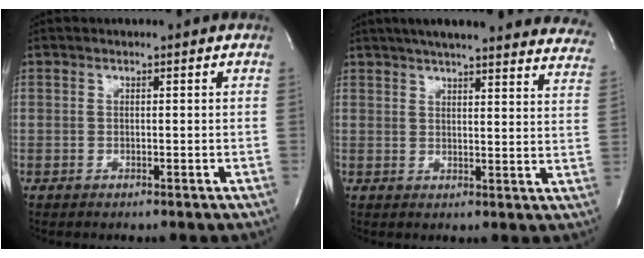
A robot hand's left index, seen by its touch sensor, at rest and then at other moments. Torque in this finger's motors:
{"motor_torque": [0.11, -0.23, 0.58, 0.14]}